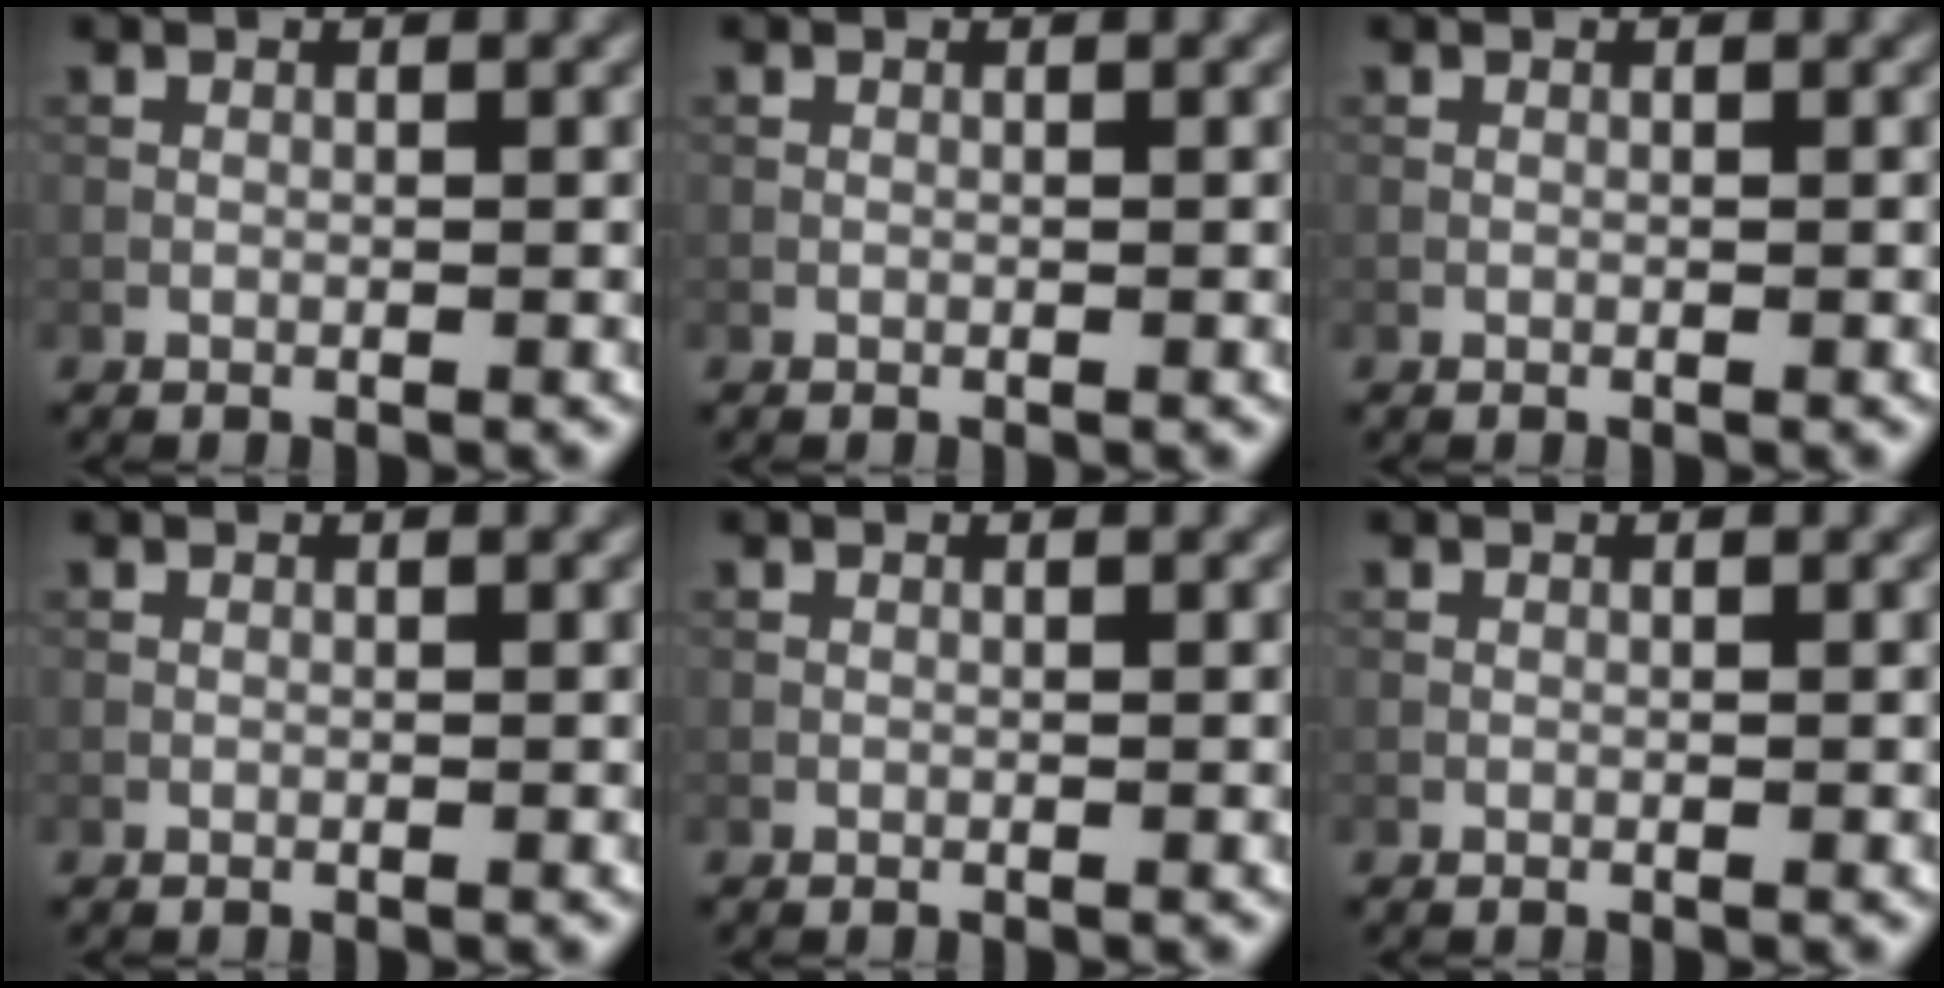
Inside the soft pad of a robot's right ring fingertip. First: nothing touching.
{"total": 0.0}
{"total": 0.0}
{"total": 0.0}
{"total": 0.0}
{"total": 0.0}